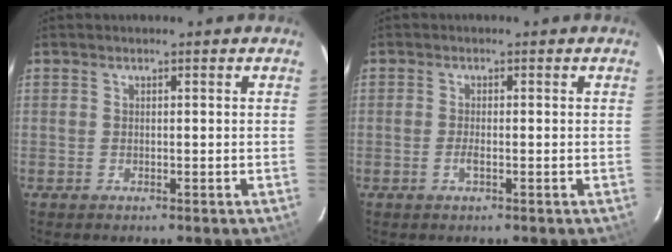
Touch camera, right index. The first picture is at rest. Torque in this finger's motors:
{"motor_torque": [-0.06, 0.13, -0.02, 0.00]}